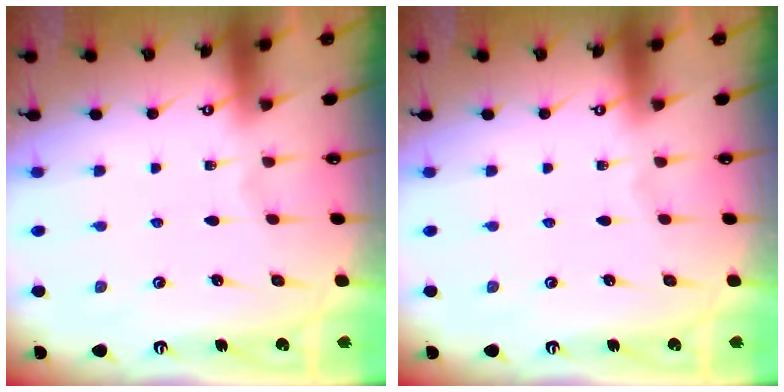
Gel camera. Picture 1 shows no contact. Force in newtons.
{"total": 0.0}